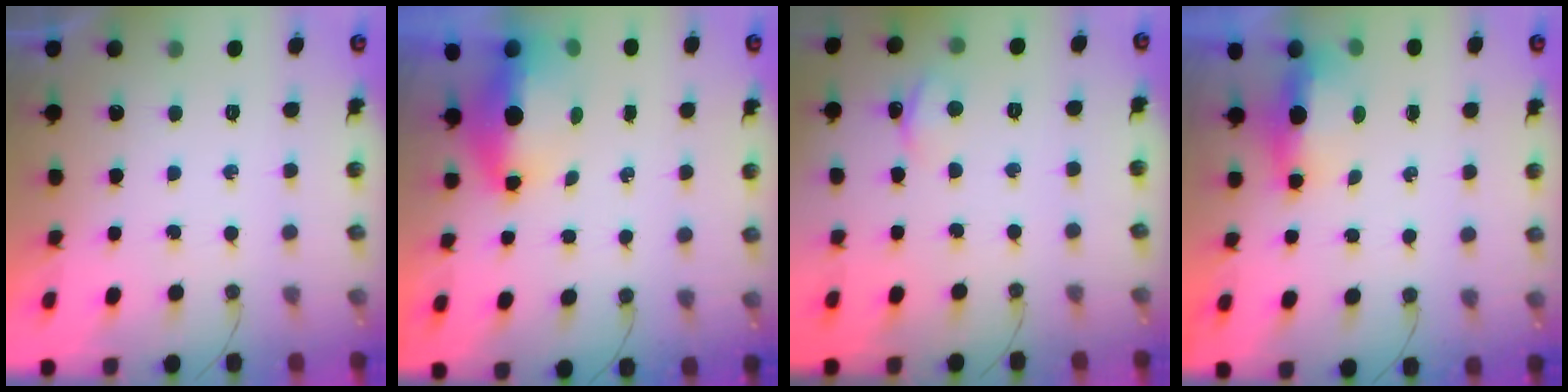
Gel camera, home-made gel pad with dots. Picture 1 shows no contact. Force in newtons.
{"total": 11.4, "press": 8.2, "slide": 7.9}
{"total": 3.0, "press": 3.0, "slide": 0.4}
{"total": 6.1, "press": 5.3, "slide": 3.0}